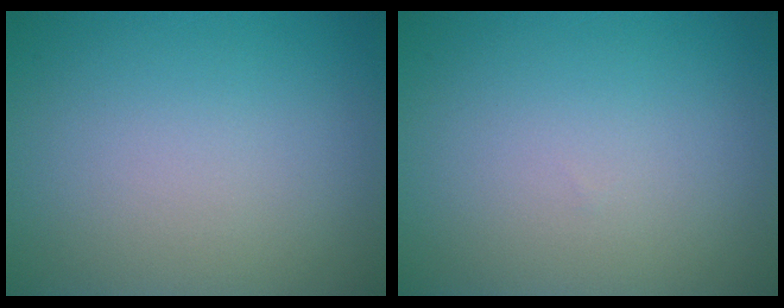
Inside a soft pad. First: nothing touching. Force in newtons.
{"total": 0.0}